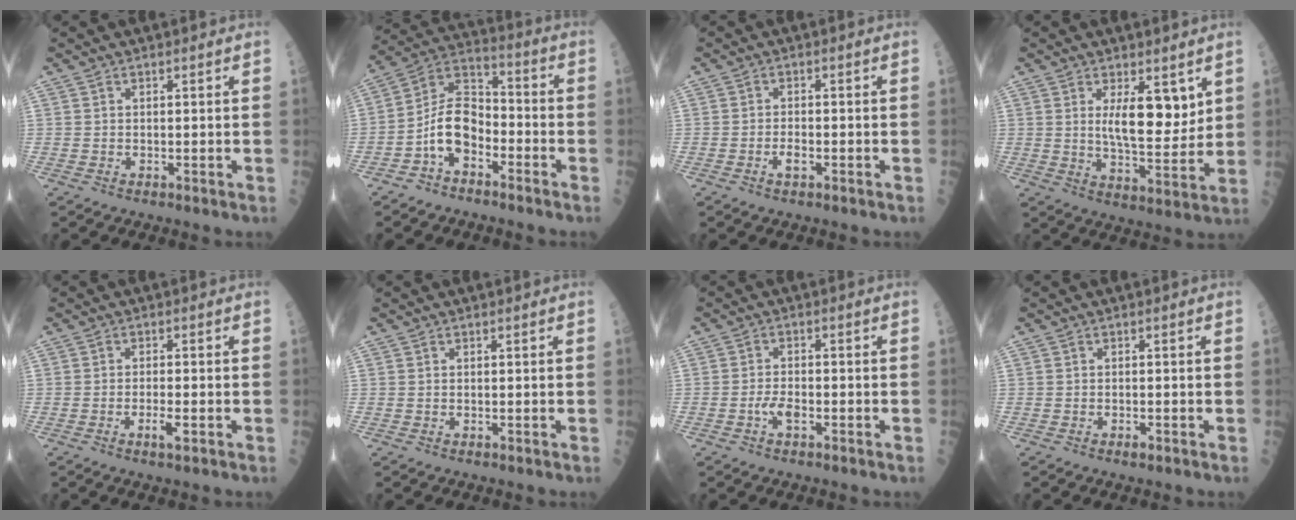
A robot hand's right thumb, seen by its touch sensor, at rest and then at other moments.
{"total": 10.6, "force": [-4.3, 6.4, 7.3], "torque": [-0.120, 0.059, -0.086]}
{"total": 2.0, "force": [-0.9, 0.8, 1.6], "torque": [-0.027, 0.005, -0.015]}
{"total": 9.0, "force": [3.4, 3.6, 7.6], "torque": [-0.095, -0.032, 0.060]}
{"total": 2.5, "force": [-1.0, 0.2, 2.2], "torque": [-0.047, -0.001, -0.018]}
{"total": 0.0}
{"total": 2.9, "force": [-1.2, 1.3, 2.3], "torque": [-0.038, 0.009, -0.022]}
{"total": 0.7, "force": [-0.4, 0.1, 0.5], "torque": [-0.011, 0.000, -0.007]}